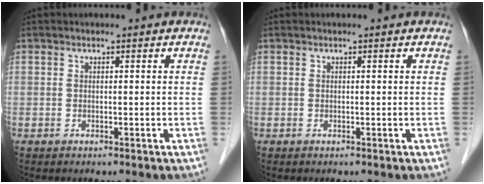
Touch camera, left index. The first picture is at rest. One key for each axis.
{"total": 2.1, "fx": -2.0, "fy": -0.4, "fz": -0.5, "tx": 0.011, "ty": -0.007, "tz": -0.032}